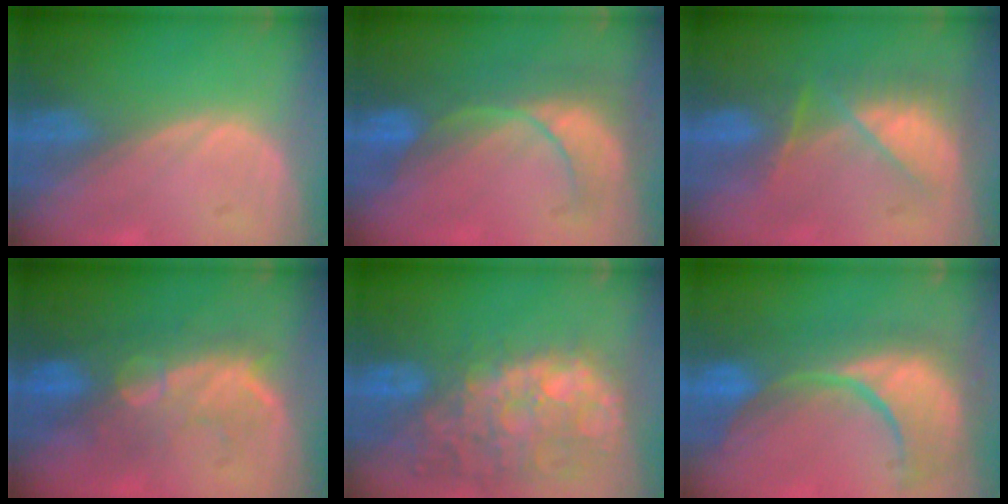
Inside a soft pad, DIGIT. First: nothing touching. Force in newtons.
{"total": 8.6, "press": 7.8, "slide": 3.5}
{"total": 8.2, "press": 7.0, "slide": 4.3}
{"total": 9.6, "press": 8.7, "slide": 4.0}
{"total": 13.8, "press": 11.5, "slide": 7.6}
{"total": 12.3, "press": 11.1, "slide": 5.3}